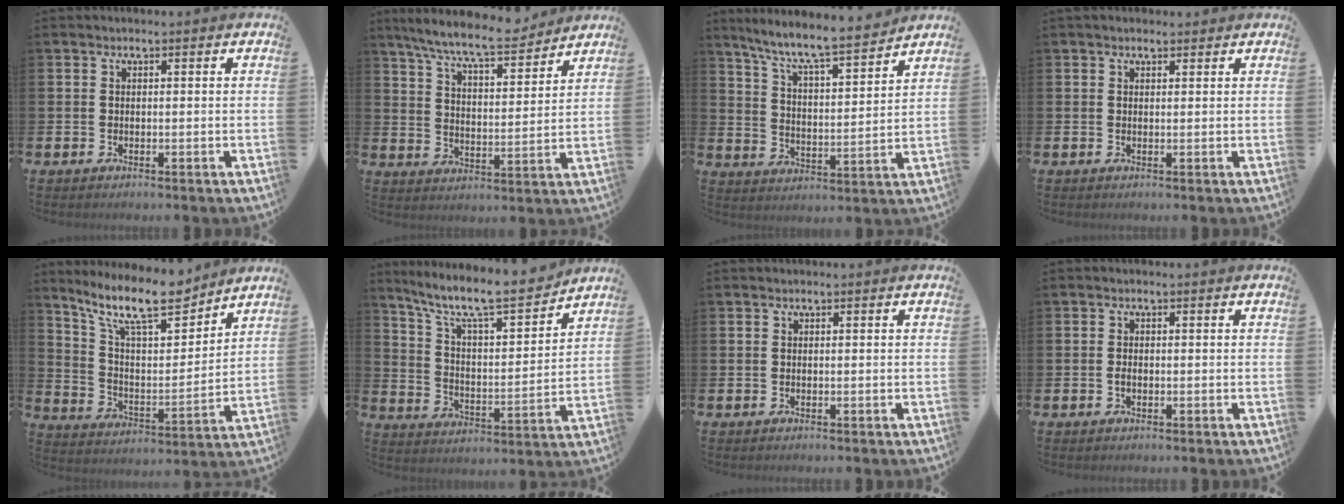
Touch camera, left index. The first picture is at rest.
{"total": 8.8, "force": [8.1, 1.0, 3.4], "torque": [-0.097, -0.041, 0.144]}
{"total": 8.3, "force": [7.7, 0.4, 3.1], "torque": [-0.097, -0.057, 0.131]}
{"total": 1.0, "force": [0.9, 0.5, 0.3], "torque": [0.003, 0.002, 0.013]}
{"total": 12.8, "force": [10.6, 3.4, 6.4], "torque": [-0.149, -0.056, 0.188]}
{"total": 10.3, "force": [9.0, 1.8, 4.7], "torque": [-0.115, -0.064, 0.151]}
{"total": 0.0}
{"total": 1.0, "force": [-0.4, 0.6, 0.7], "torque": [-0.013, 0.003, -0.008]}